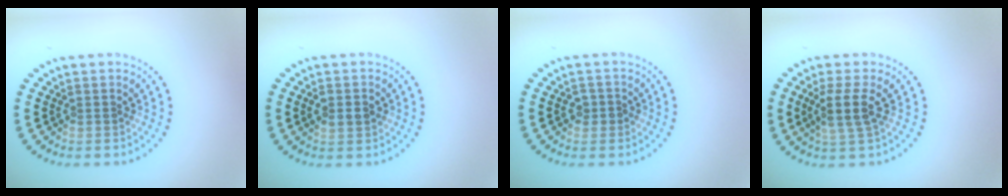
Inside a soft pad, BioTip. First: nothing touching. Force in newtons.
{"total": 1.8, "press": 1.8, "slide": 0.1}
{"total": 1.3, "press": 1.3, "slide": 0.2}
{"total": 2.8, "press": 2.3, "slide": 1.6}